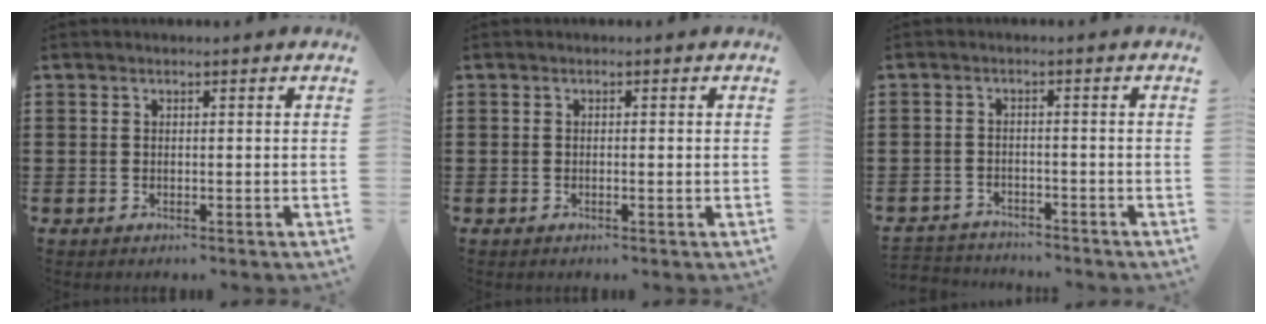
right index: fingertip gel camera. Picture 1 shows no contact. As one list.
[{"total": 0.6, "force": [-0.1, 0.0, 0.6], "torque": [-0.010, -0.003, -0.002]}, {"total": 2.5, "force": [-2.4, 0.3, -0.3], "torque": [-0.005, 0.000, -0.055]}]